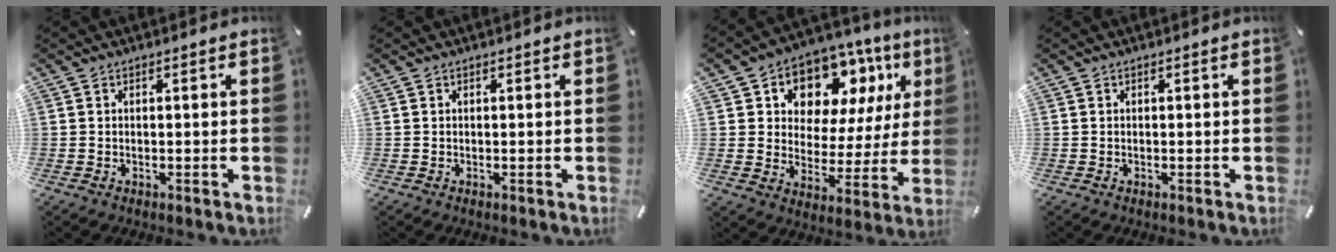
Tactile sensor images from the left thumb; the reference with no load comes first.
{"total": 0.0}
{"total": 11.3, "force": [7.3, 7.9, 3.5], "torque": [-0.057, -0.069, 0.134]}
{"total": 0.0}